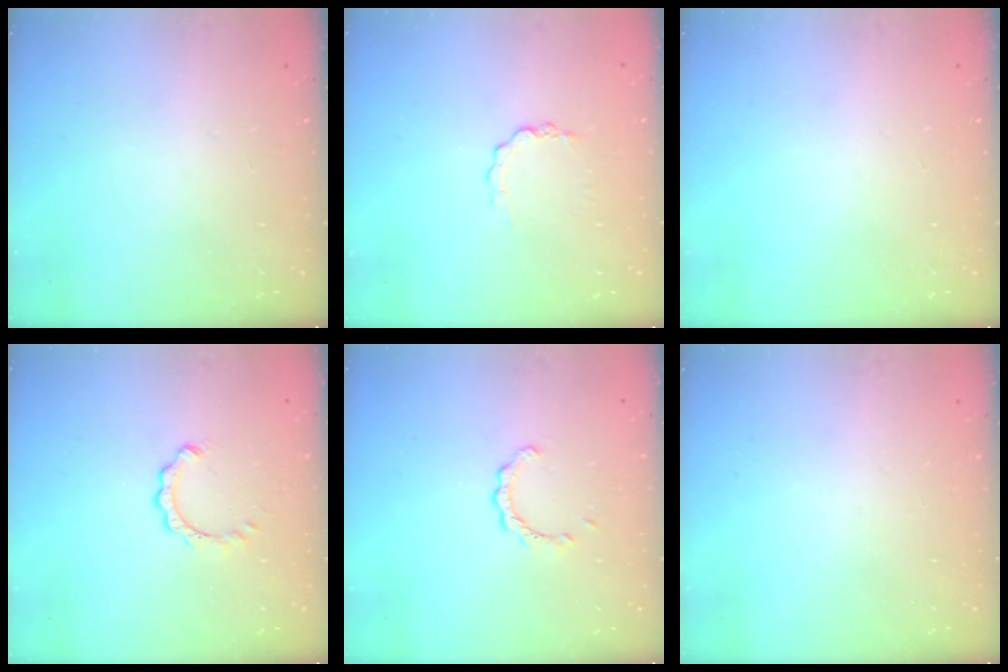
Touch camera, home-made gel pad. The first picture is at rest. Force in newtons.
{"total": 3.3, "press": 3.3, "slide": 0.2}
{"total": 0.0}
{"total": 3.7, "press": 3.7, "slide": 0.2}
{"total": 2.2, "press": 2.2, "slide": 0.2}
{"total": 0.0}